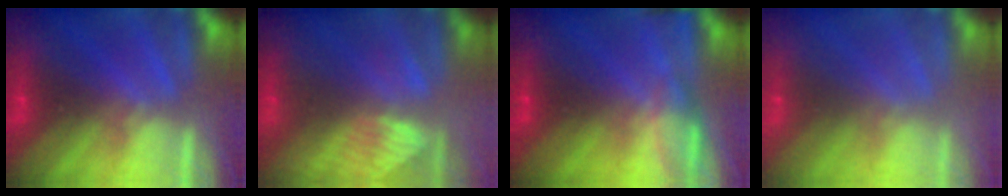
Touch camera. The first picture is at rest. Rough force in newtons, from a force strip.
{"total": 3.2}
{"total": 5.0}
{"total": 8.3}